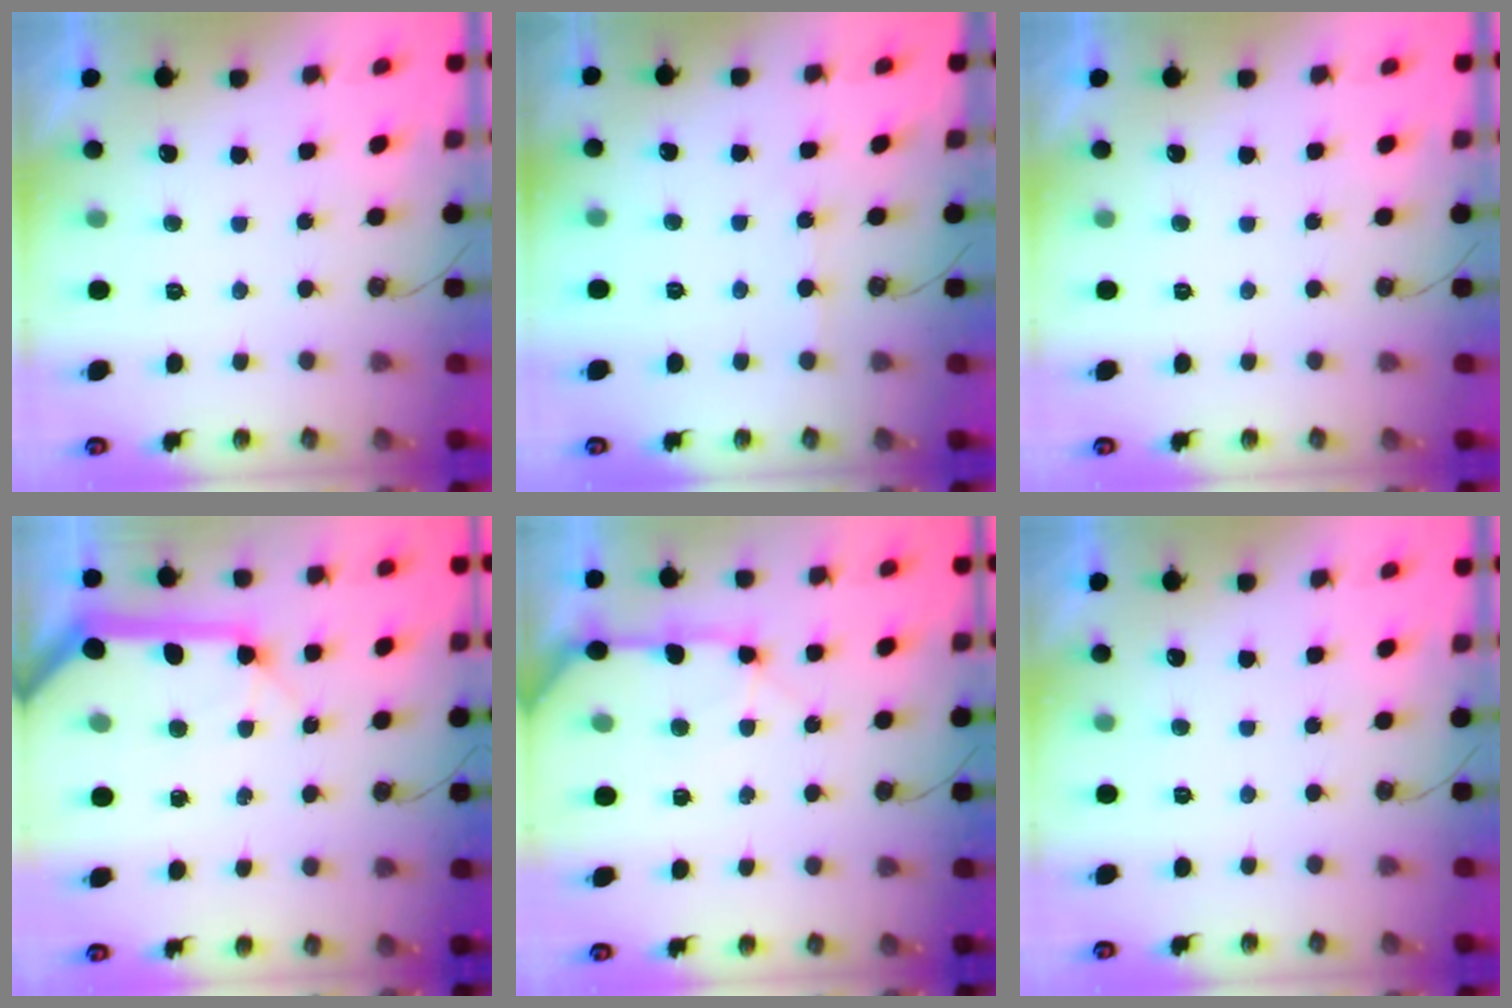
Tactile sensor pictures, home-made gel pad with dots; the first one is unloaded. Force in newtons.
{"total": 1.5, "press": 1.5, "slide": 0.2}
{"total": 0.0}
{"total": 20.8, "press": 20.5, "slide": 3.1}
{"total": 11.5, "press": 11.4, "slide": 1.7}
{"total": 0.0}